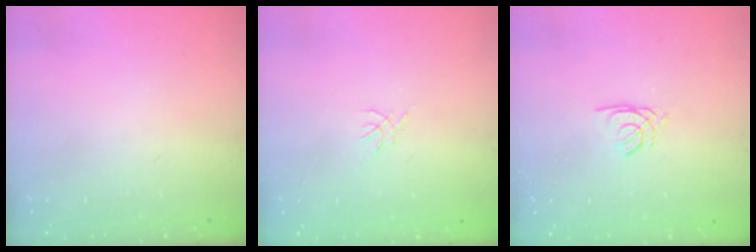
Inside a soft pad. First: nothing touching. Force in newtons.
{"total": 0.0}
{"total": 1.6, "press": 1.5, "slide": 0.4}